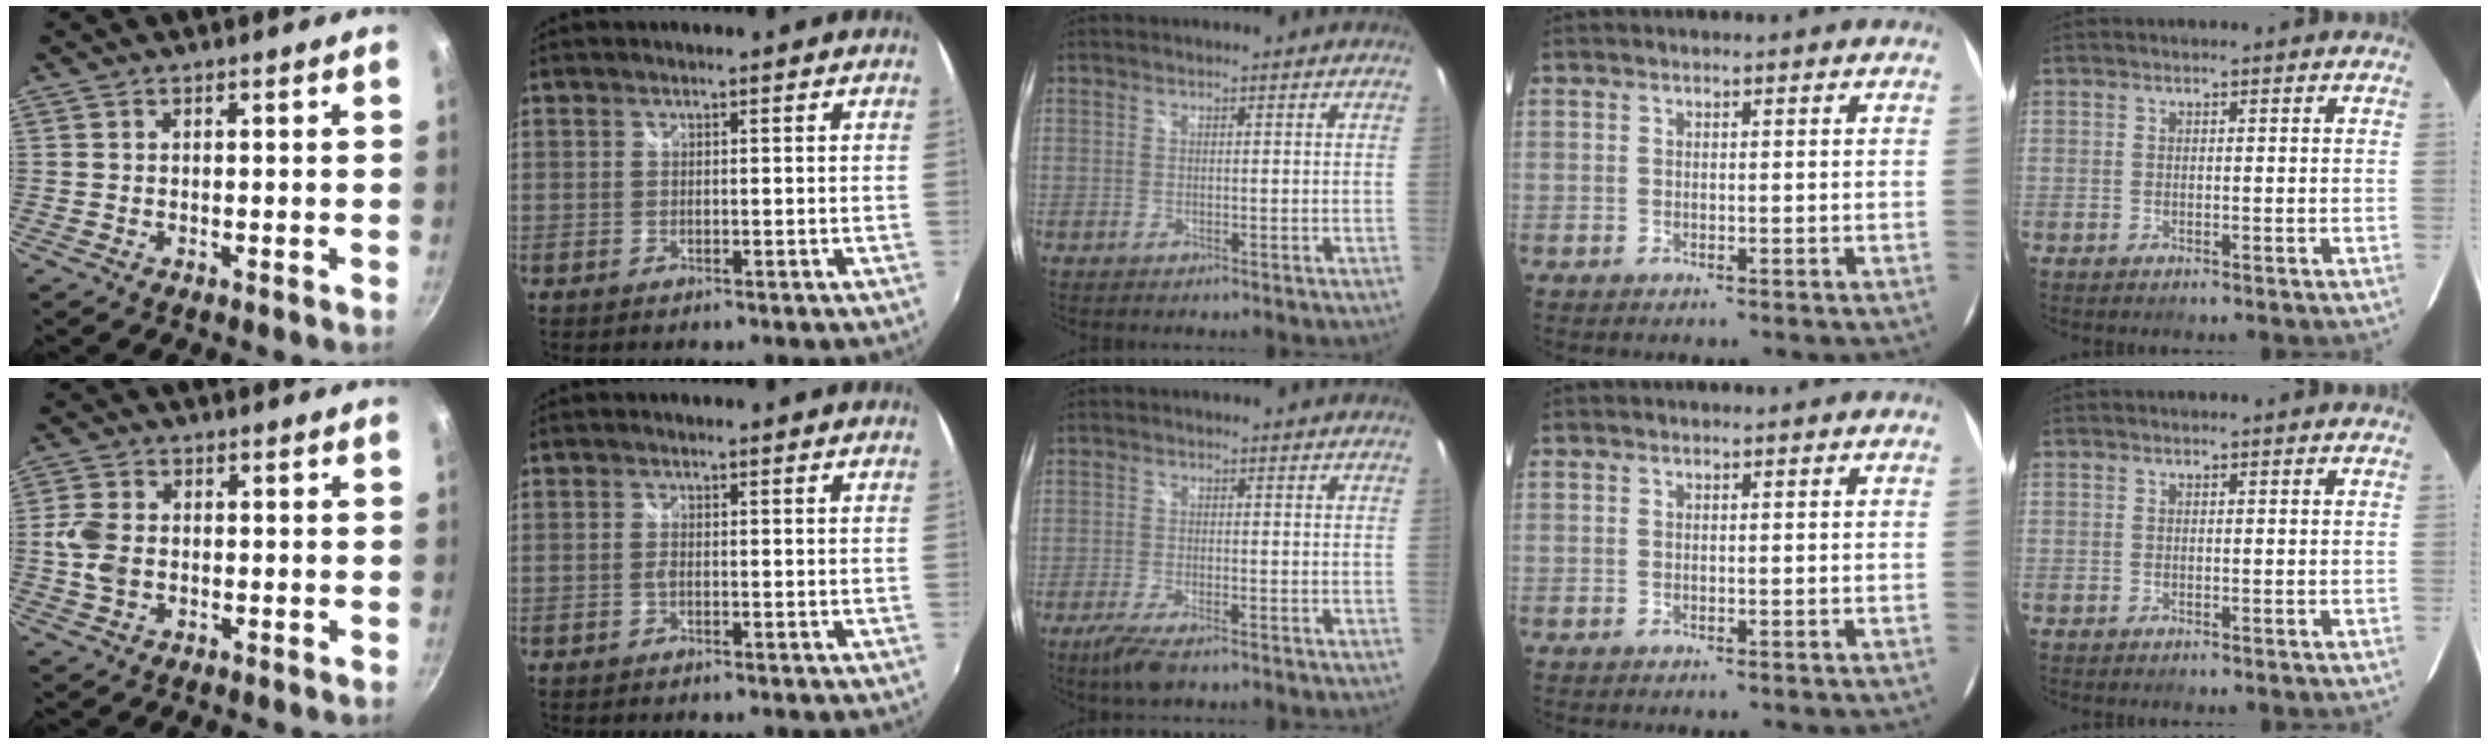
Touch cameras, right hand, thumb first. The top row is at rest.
{"thumb": {"total": 5.7, "force": [-0.4, 4.1, 3.9], "torque": [-0.082, 0.004, -0.011]}, "index": {"total": 0.7, "force": [-0.3, 0.2, 0.6], "torque": [-0.015, 0.004, -0.005]}, "middle": {"total": 5.5, "force": [-3.9, 1.2, 3.7], "torque": [-0.091, -0.020, -0.073]}}